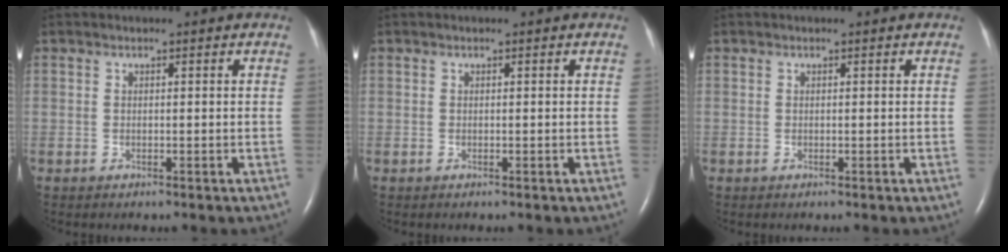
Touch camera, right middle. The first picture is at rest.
{"total": 0.0}
{"total": 0.0}